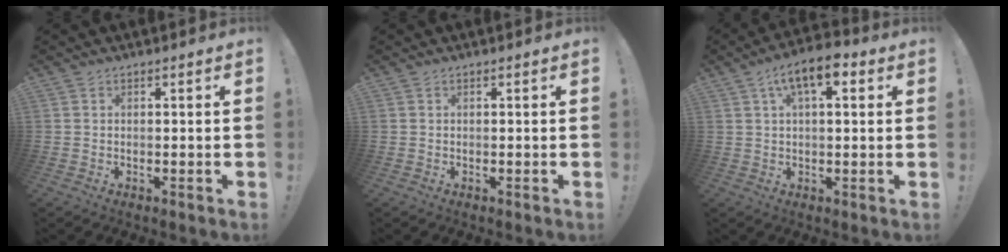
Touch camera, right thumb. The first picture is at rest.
{"total": 0.0}
{"total": 9.0, "force": [3.7, 3.5, 7.4], "torque": [-0.112, -0.006, 0.063]}